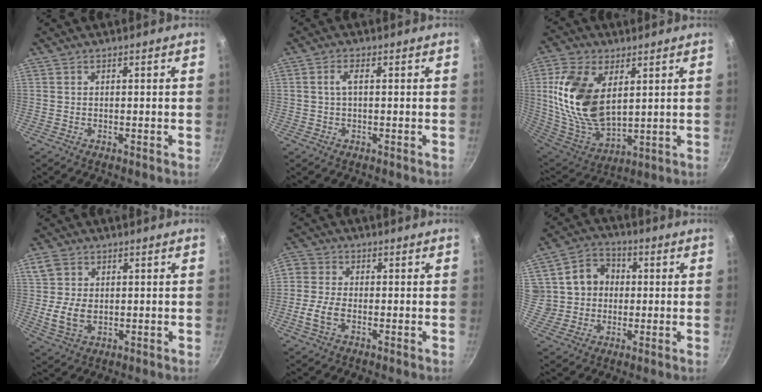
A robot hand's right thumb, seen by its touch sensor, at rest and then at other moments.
{"total": 2.2, "force": [0.2, 0.9, 2.0], "torque": [-0.044, 0.007, 0.003]}
{"total": 19.0, "force": [4.9, 11.1, 14.7], "torque": [-0.278, -0.027, 0.107]}
{"total": 6.9, "force": [0.2, 5.1, 4.7], "torque": [-0.084, -0.010, 0.004]}
{"total": 6.4, "force": [-1.8, 4.1, 4.6], "torque": [-0.096, 0.018, -0.047]}
{"total": 10.8, "force": [1.6, 9.7, 4.5], "torque": [-0.043, 0.016, 0.027]}